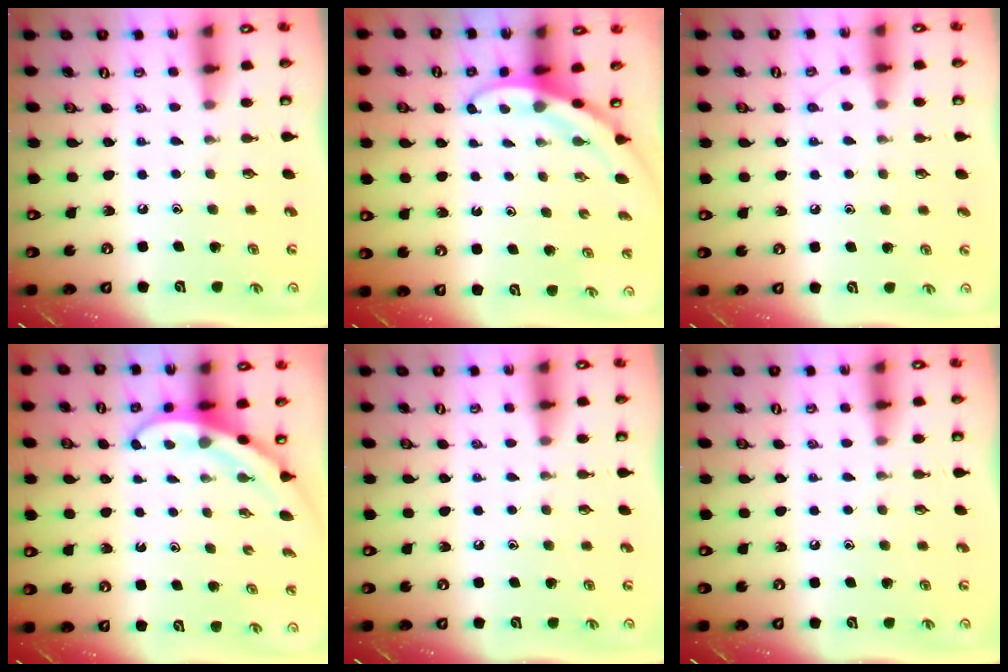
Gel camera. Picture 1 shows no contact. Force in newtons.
{"total": 3.1, "press": 3.1, "slide": 0.1}
{"total": 5.1, "press": 5.0, "slide": 0.7}
{"total": 3.5, "press": 3.5, "slide": 0.1}
{"total": 0.0}
{"total": 0.0}